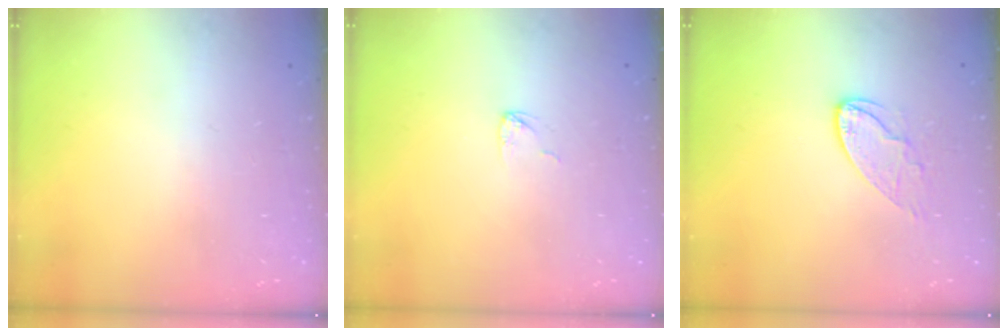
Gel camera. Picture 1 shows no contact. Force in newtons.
{"total": 3.2, "press": 3.1, "slide": 0.3}
{"total": 7.2, "press": 7.2, "slide": 0.2}